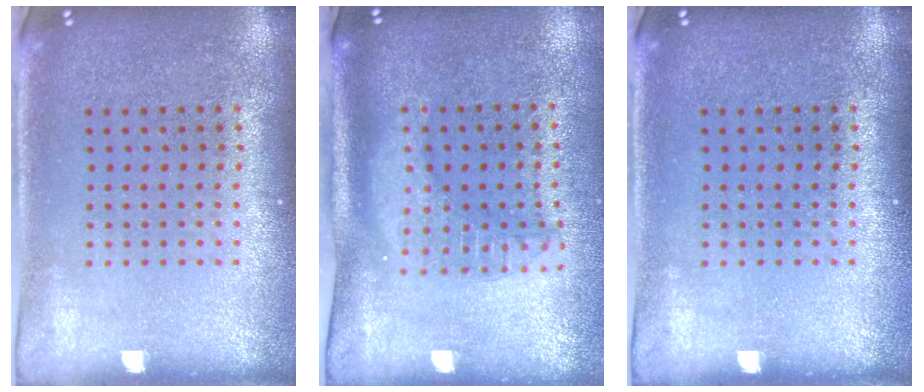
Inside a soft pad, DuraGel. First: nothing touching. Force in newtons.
{"total": 1.9, "press": 1.5, "slide": 1.1}
{"total": 0.0}